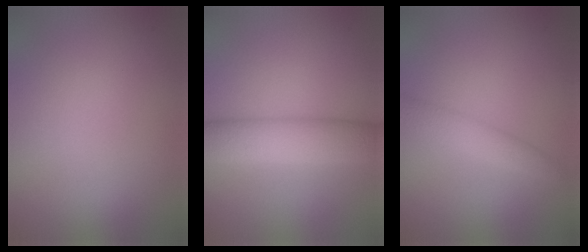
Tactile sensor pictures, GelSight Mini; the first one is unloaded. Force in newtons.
{"total": 5.8, "press": 5.8, "slide": 0.4}
{"total": 2.3, "press": 2.3, "slide": 0.0}